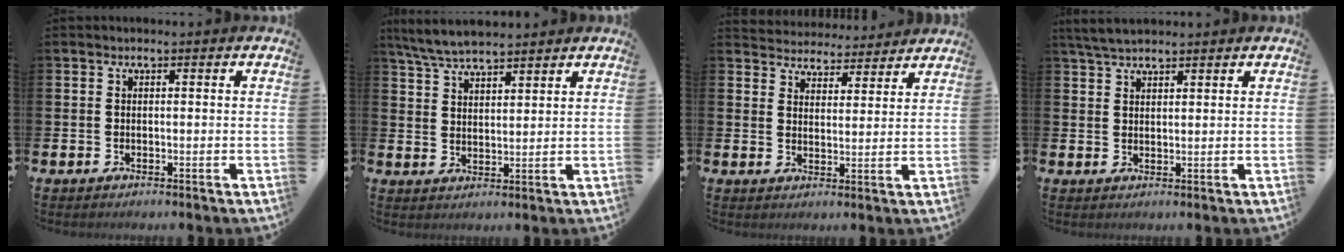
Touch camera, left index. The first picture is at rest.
{"total": 5.7, "force": [5.4, 0.9, 1.5], "torque": [-0.051, -0.014, 0.101]}
{"total": 4.3, "force": [4.2, 1.0, -0.6], "torque": [-0.005, -0.032, 0.074]}
{"total": 3.8, "force": [3.4, 1.0, 1.4], "torque": [-0.031, -0.006, 0.063]}